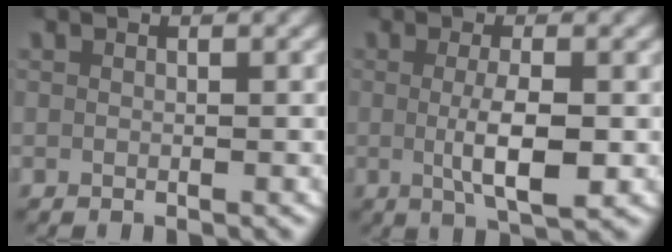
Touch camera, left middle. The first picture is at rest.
{"total": 4.2, "force": [-0.5, 1.0, 4.1], "torque": [-0.072, -0.010, -0.004]}